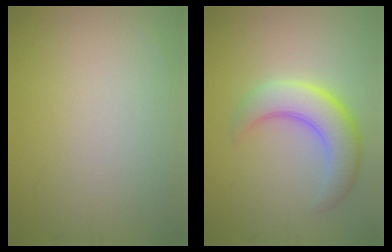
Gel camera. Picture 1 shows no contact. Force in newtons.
{"total": 5.5, "press": 5.5, "slide": 0.3}